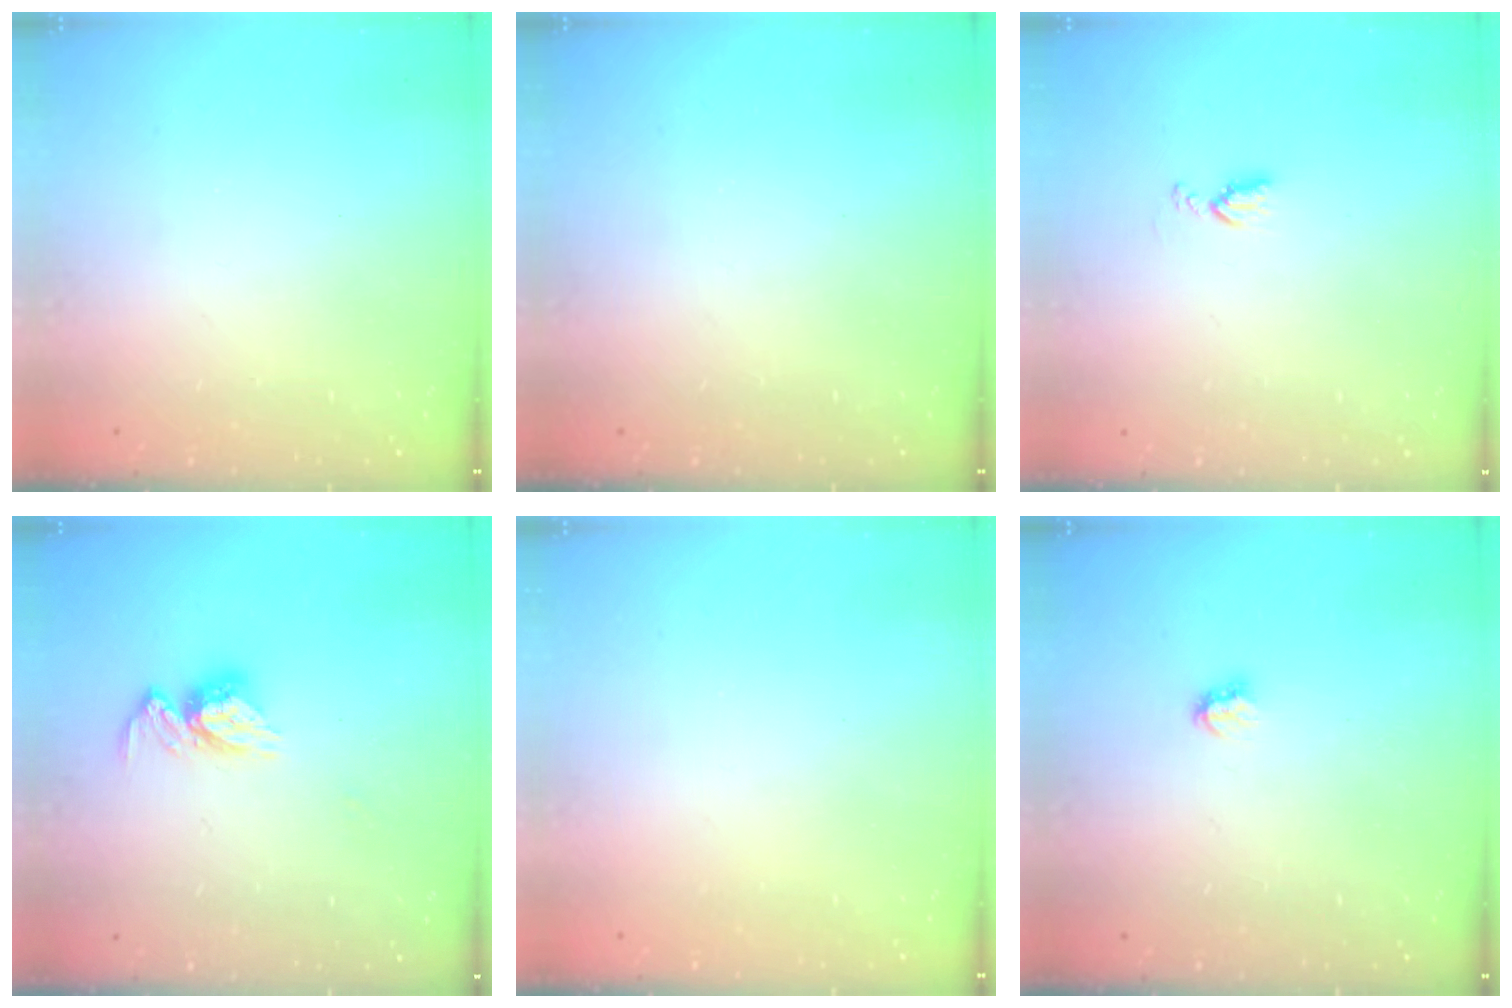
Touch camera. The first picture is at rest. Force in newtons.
{"total": 0.0}
{"total": 4.5, "press": 4.5, "slide": 0.6}
{"total": 10.0, "press": 10.0, "slide": 0.8}
{"total": 0.0}
{"total": 2.8, "press": 2.8, "slide": 0.5}